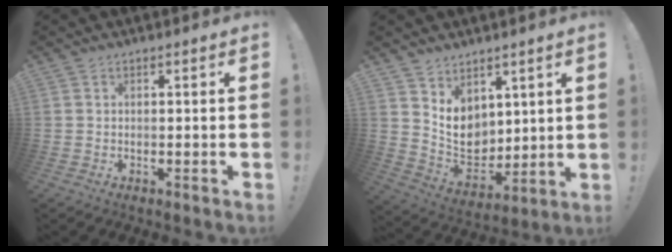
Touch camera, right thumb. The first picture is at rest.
{"total": 10.0, "force": [4.5, 8.0, 4.1], "torque": [-0.074, -0.051, 0.096]}